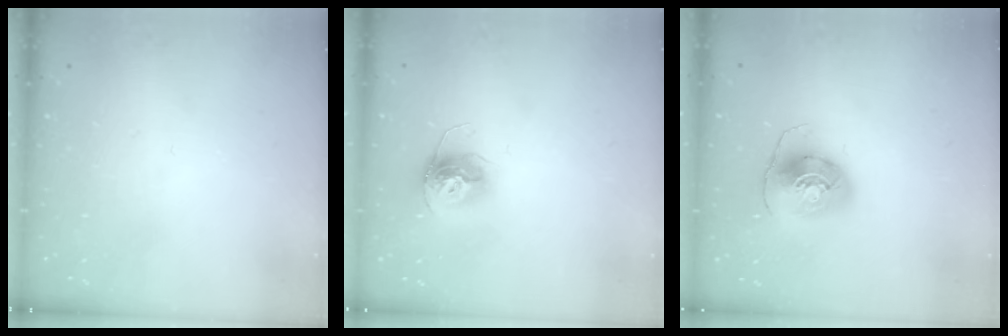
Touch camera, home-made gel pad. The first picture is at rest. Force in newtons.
{"total": 11.9, "press": 11.9, "slide": 1.0}
{"total": 8.1, "press": 8.0, "slide": 1.2}